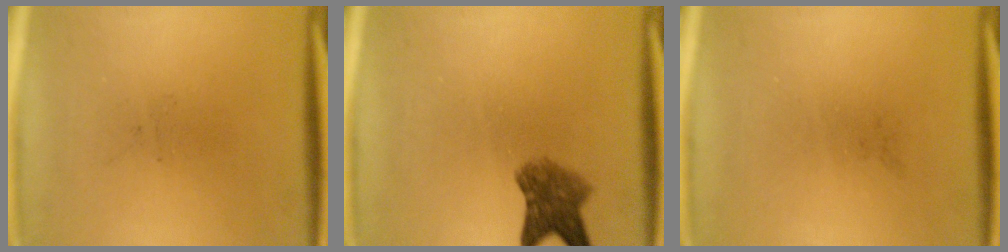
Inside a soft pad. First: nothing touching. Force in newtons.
{"total": 5.2}
{"total": 0.0}